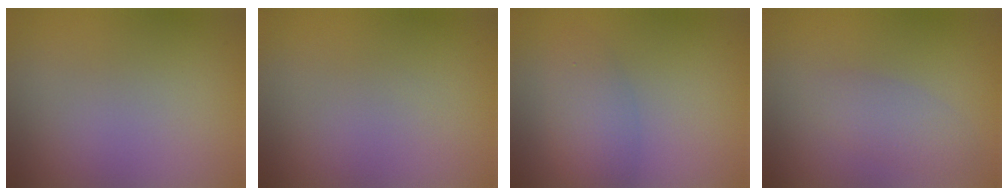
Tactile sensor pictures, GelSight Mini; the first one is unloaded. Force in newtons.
{"total": 0.0}
{"total": 3.0, "press": 3.0, "slide": 0.0}
{"total": 2.4, "press": 2.4, "slide": 0.0}